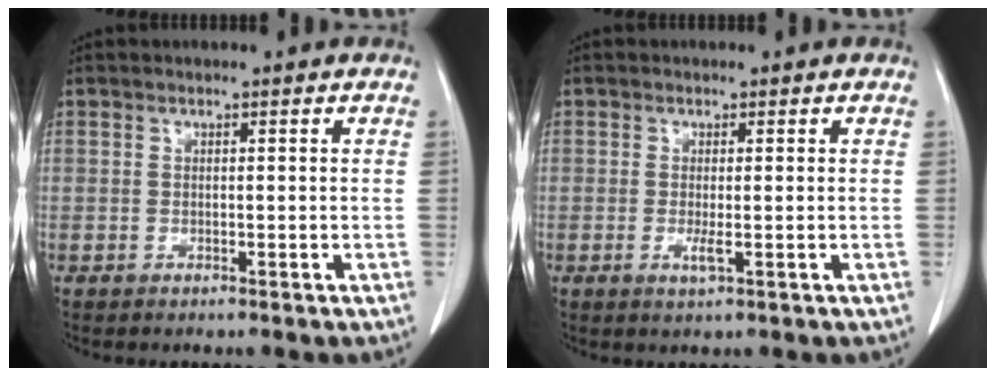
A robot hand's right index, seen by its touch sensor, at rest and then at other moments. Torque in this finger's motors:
{"motor_torque": [0.71, -0.02, 0.23, 0.05]}